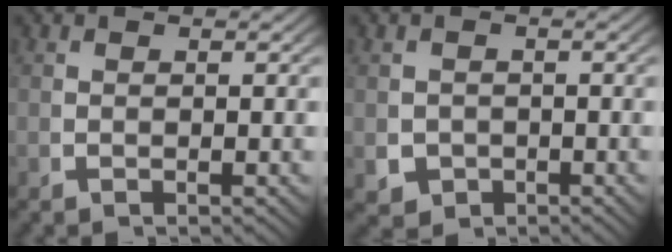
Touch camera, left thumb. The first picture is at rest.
{"total": 4.0, "force": [-1.3, 3.4, 1.5], "torque": [-0.037, -0.028, -0.009]}